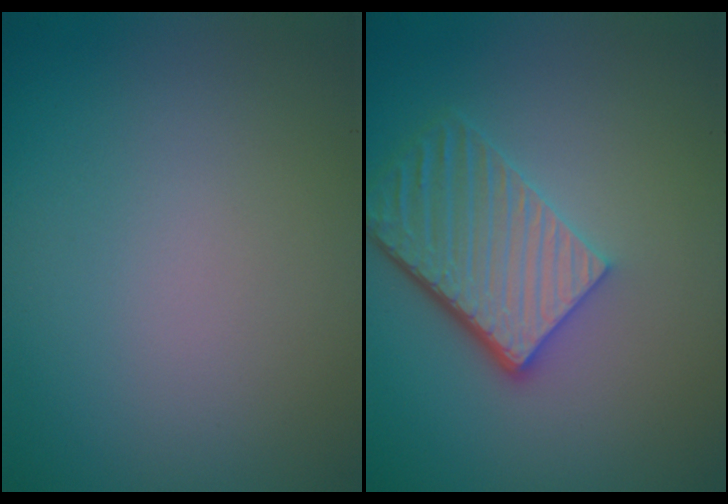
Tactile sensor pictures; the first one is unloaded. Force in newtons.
{"total": 5.2, "press": 3.8, "slide": 3.5}